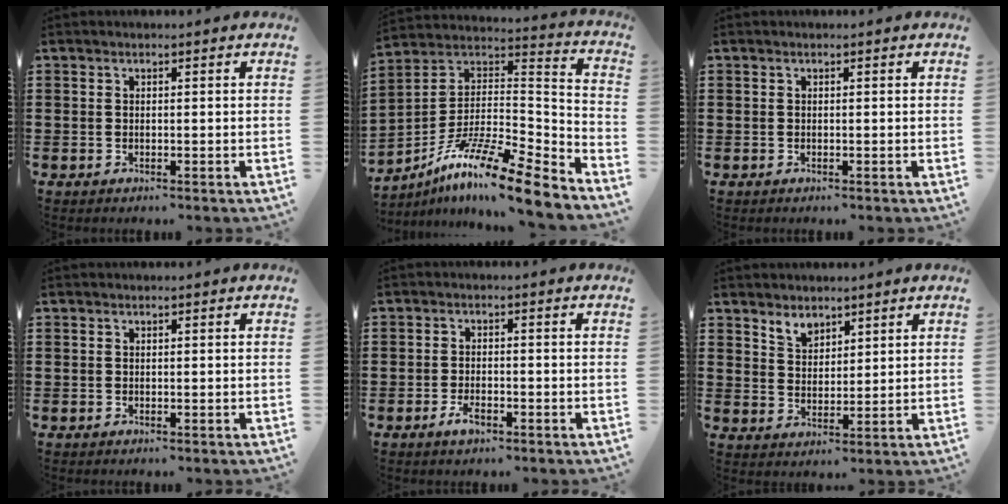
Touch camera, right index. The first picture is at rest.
{"total": 13.0, "force": [-9.7, 1.6, 8.6], "torque": [-0.155, 0.012, -0.182]}
{"total": 0.0}
{"total": 0.0}
{"total": 2.6, "force": [-1.4, 1.1, 1.9], "torque": [-0.049, -0.005, -0.029]}
{"total": 3.6, "force": [3.0, 1.9, 0.6], "torque": [-0.023, 0.001, 0.058]}